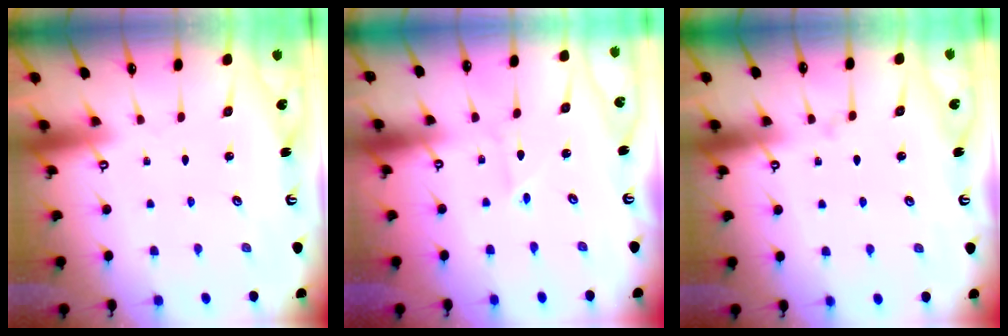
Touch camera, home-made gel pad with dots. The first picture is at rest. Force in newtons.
{"total": 1.4, "press": 1.4, "slide": 0.1}
{"total": 0.0}